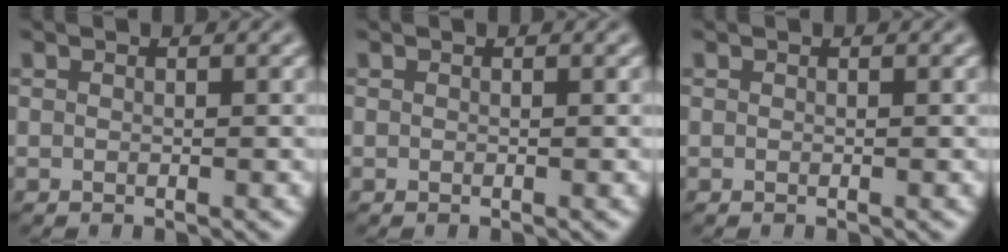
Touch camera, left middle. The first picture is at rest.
{"total": 0.0}
{"total": 0.0}